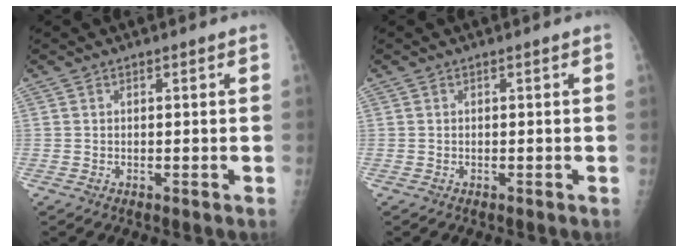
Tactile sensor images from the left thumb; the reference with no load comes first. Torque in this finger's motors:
{"motor_torque": [0.00, 0.00, 0.03, 0.03, 0.00]}